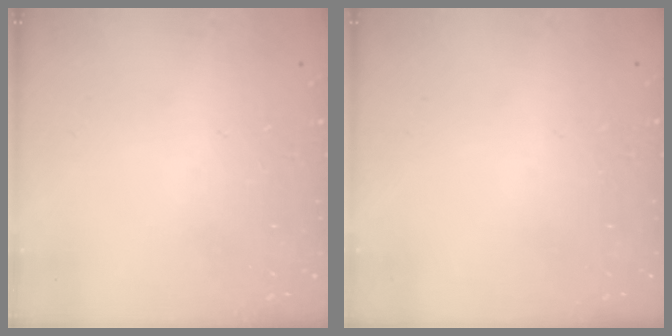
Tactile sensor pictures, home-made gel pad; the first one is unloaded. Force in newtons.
{"total": 0.0}